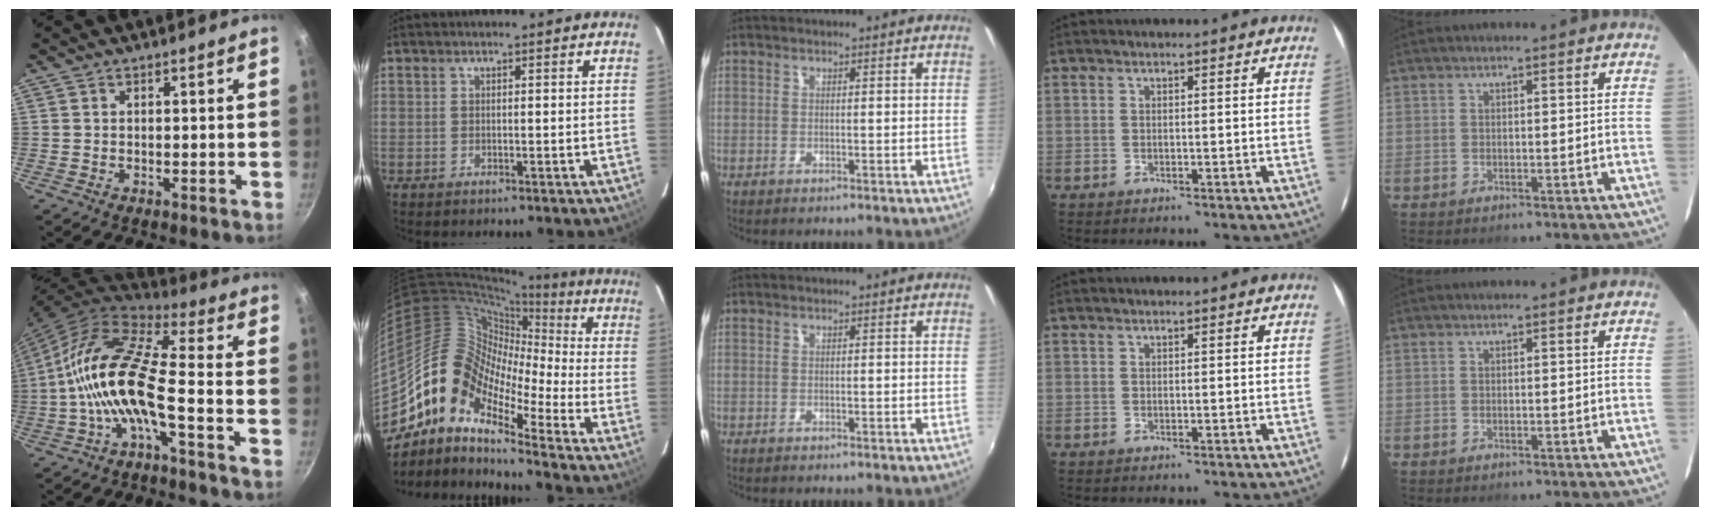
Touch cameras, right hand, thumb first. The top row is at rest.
{"thumb": {"total": 14.7, "force": [-3.8, 4.5, 13.5], "torque": [-0.272, 0.045, -0.086]}, "index": {"total": 13.3, "force": [-7.6, 7.0, 8.4], "torque": [-0.135, 0.012, -0.171]}}